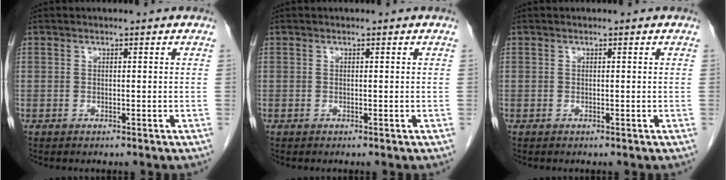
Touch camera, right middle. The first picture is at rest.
{"total": 0.0}
{"total": 0.0}